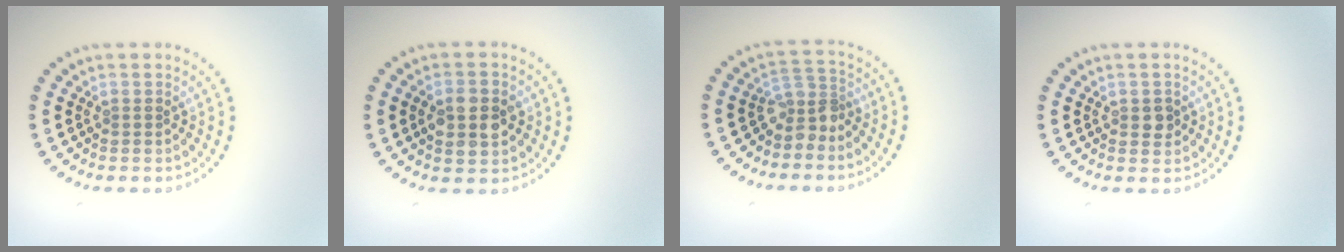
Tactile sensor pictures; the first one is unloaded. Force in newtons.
{"total": 4.4, "press": 4.4, "slide": 0.1}
{"total": 2.7, "press": 1.9, "slide": 1.9}
{"total": 1.3, "press": 1.3, "slide": 0.1}